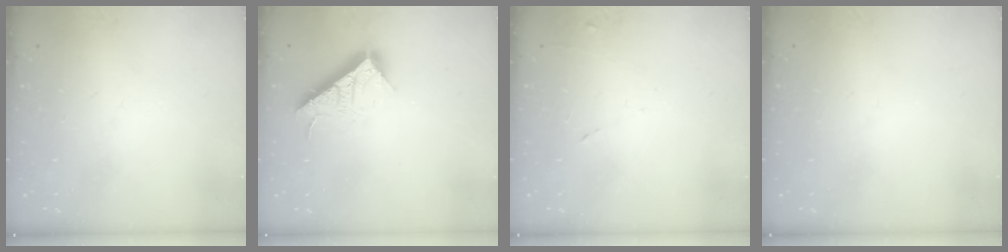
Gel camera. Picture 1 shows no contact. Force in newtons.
{"total": 14.2, "press": 14.1, "slide": 0.5}
{"total": 6.1, "press": 6.1, "slide": 0.6}
{"total": 0.0}